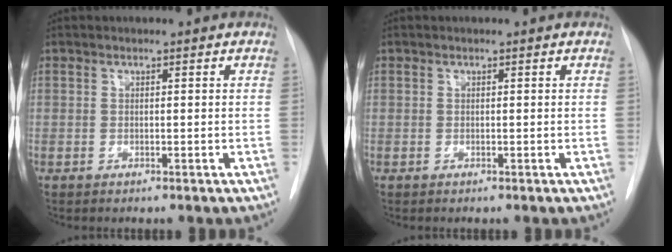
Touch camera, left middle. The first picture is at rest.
{"total": 0.0}